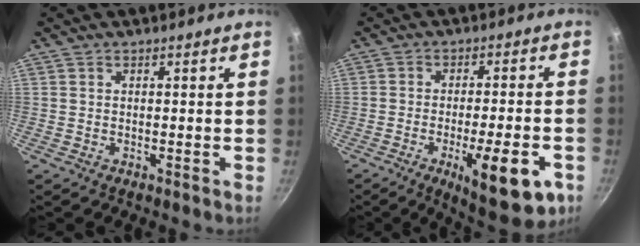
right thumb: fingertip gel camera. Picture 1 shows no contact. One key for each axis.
{"total": 15.0, "fx": -6.2, "fy": 4.5, "fz": 12.9, "tx": -0.157, "ty": 0.016, "tz": -0.079}